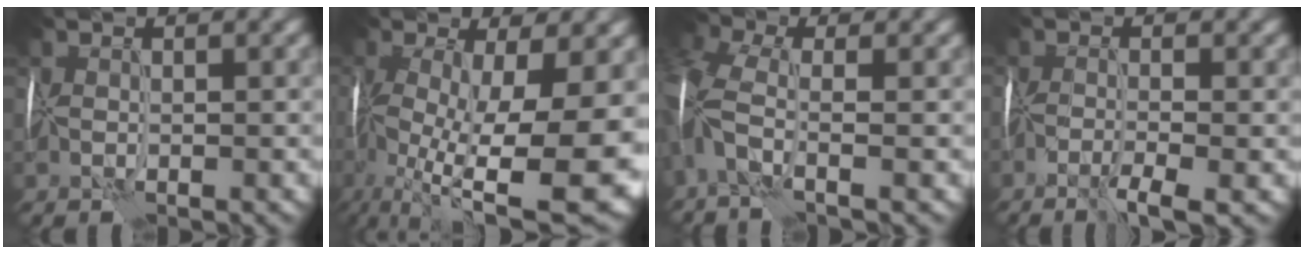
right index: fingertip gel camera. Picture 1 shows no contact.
{"total": 14.7, "force": [-3.4, 5.5, 13.2], "torque": [-0.240, -0.022, -0.048]}
{"total": 6.3, "force": [-1.6, 3.1, 5.3], "torque": [-0.153, 0.009, -0.047]}
{"total": 3.6, "force": [-2.4, 0.5, 2.6], "torque": [-0.059, -0.003, -0.053]}